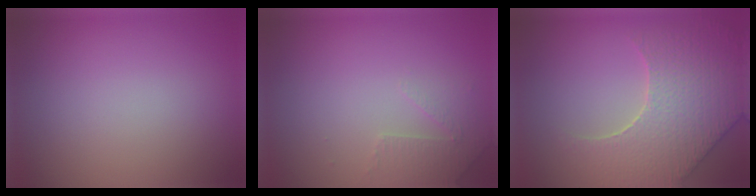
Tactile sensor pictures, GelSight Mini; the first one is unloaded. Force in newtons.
{"total": 1.9, "press": 1.8, "slide": 0.5}
{"total": 7.3, "press": 6.0, "slide": 4.1}